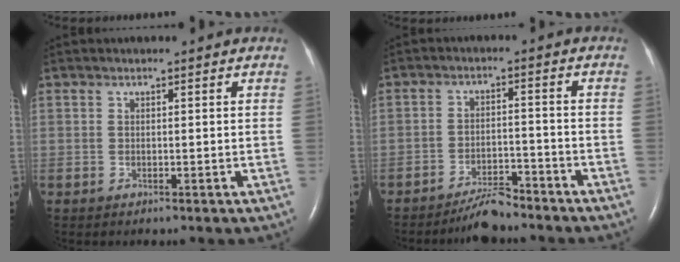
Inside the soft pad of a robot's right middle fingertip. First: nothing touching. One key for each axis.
{"total": 5.2, "fx": -4.8, "fy": 1.1, "fz": 1.8, "tx": -0.034, "ty": -0.008, "tz": -0.083}